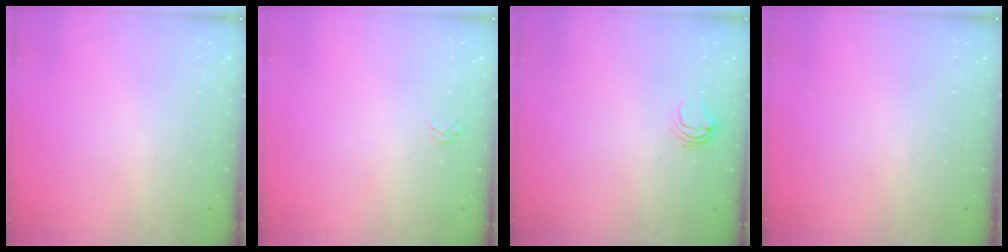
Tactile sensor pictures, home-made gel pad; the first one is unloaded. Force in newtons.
{"total": 1.6, "press": 1.6, "slide": 0.2}
{"total": 4.5, "press": 4.5, "slide": 0.5}
{"total": 0.0}